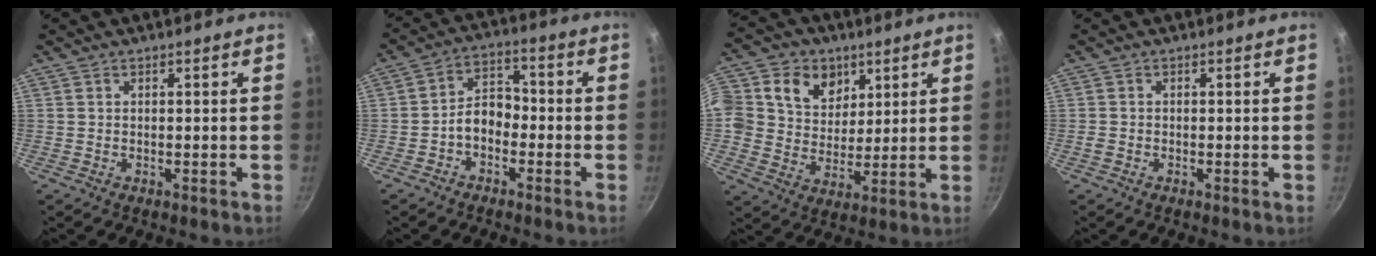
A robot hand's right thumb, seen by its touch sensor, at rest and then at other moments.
{"total": 6.2, "force": [-2.3, 4.2, 3.9], "torque": [-0.043, 0.036, -0.051]}
{"total": 16.0, "force": [5.7, 13.5, 6.5], "torque": [-0.110, -0.001, 0.093]}
{"total": 0.8, "force": [-0.4, 0.4, 0.5], "torque": [-0.010, 0.001, -0.011]}